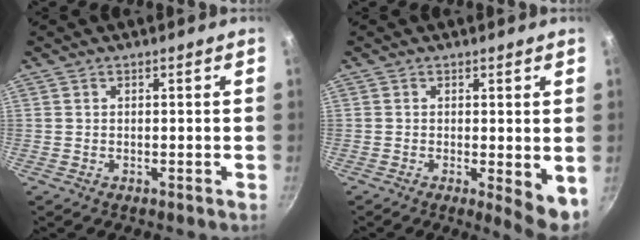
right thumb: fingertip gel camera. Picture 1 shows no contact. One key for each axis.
{"total": 5.2, "fx": -0.3, "fy": 1.6, "fz": 5.0, "tx": -0.061, "ty": -0.011, "tz": -0.001}